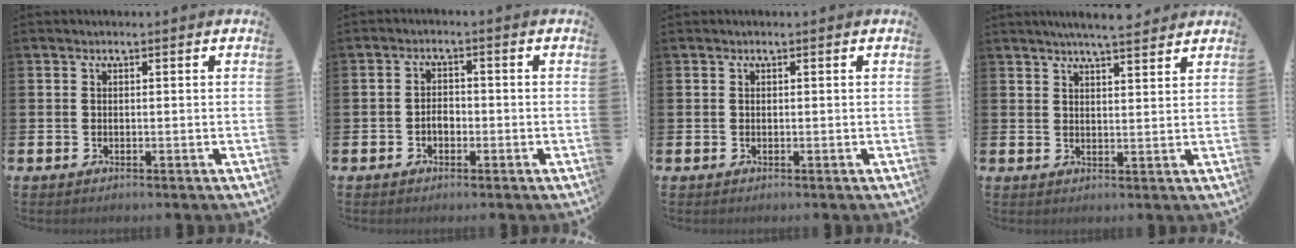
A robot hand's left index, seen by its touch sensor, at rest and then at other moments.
{"total": 2.2, "force": [-0.8, 1.5, 1.4], "torque": [-0.018, 0.001, -0.019]}
{"total": 0.0}
{"total": 5.1, "force": [4.8, 0.0, 1.5], "torque": [-0.030, -0.019, 0.085]}